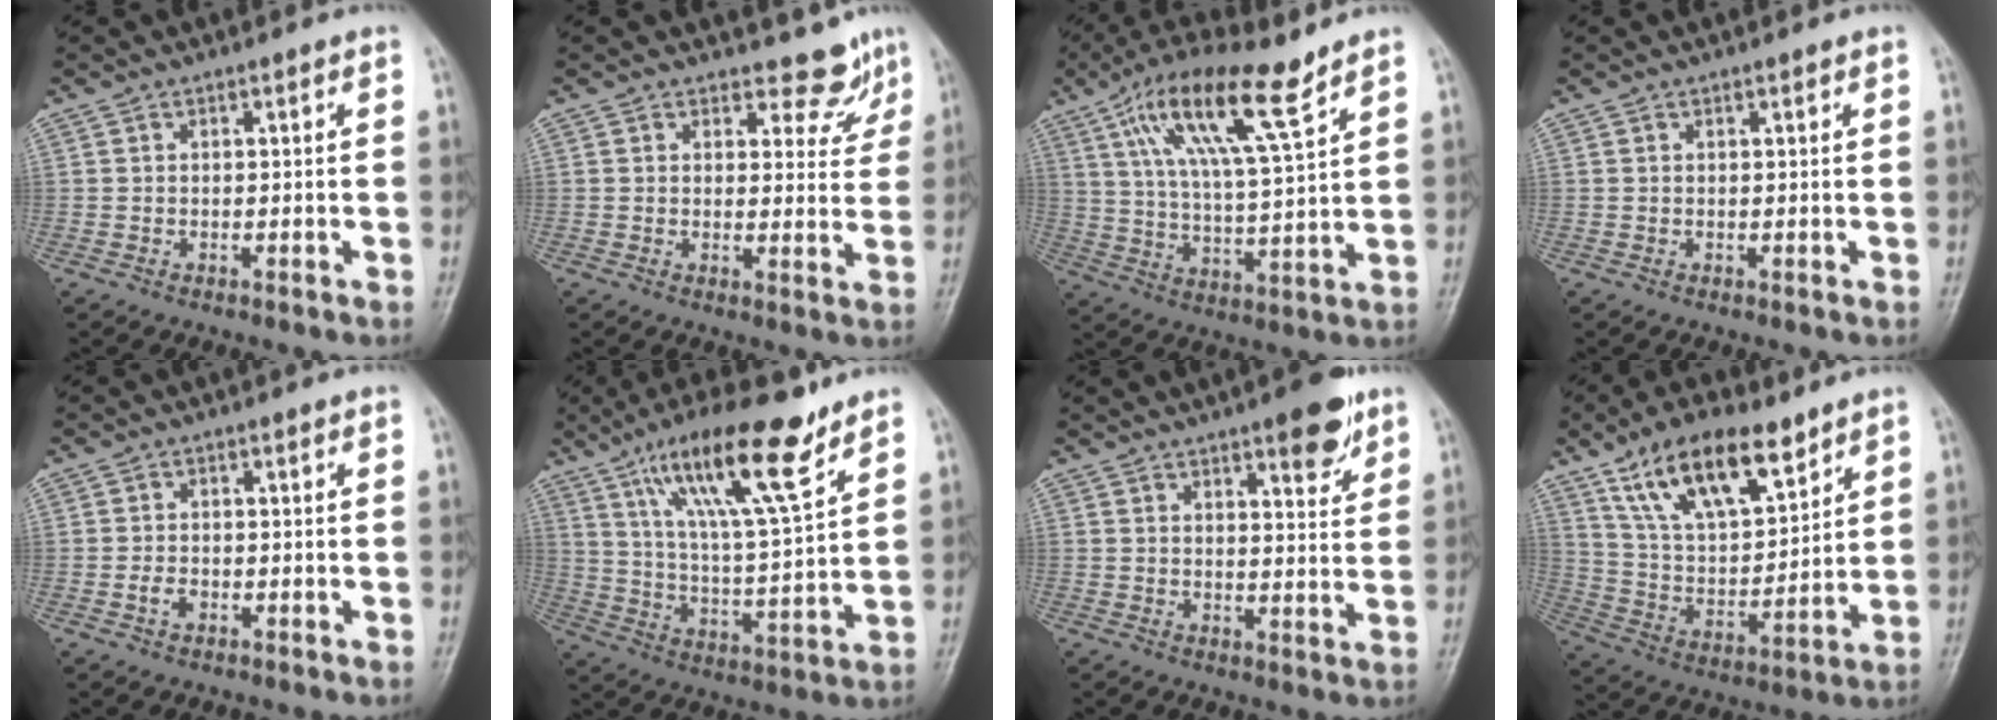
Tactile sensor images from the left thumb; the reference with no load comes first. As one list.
[{"total": 6.0, "force": [5.3, 2.8, 0.4], "torque": [0.023, -0.043, 0.057]}, {"total": 15.8, "force": [9.1, 3.5, 12.5], "torque": [-0.220, -0.025, 0.168]}, {"total": 0.6, "force": [0.5, 0.2, 0.3], "torque": [-0.006, -0.003, 0.008]}, {"total": 1.8, "force": [-0.6, 1.3, 1.2], "torque": [-0.021, 0.004, -0.013]}, {"total": 18.4, "force": [11.6, 4.0, 13.8], "torque": [-0.222, -0.049, 0.206]}, {"total": 8.0, "force": [5.1, 2.5, 5.7], "torque": [-0.059, -0.027, 0.067]}, {"total": 19.2, "force": [12.0, 8.7, 12.2], "torque": [-0.173, -0.047, 0.224]}]